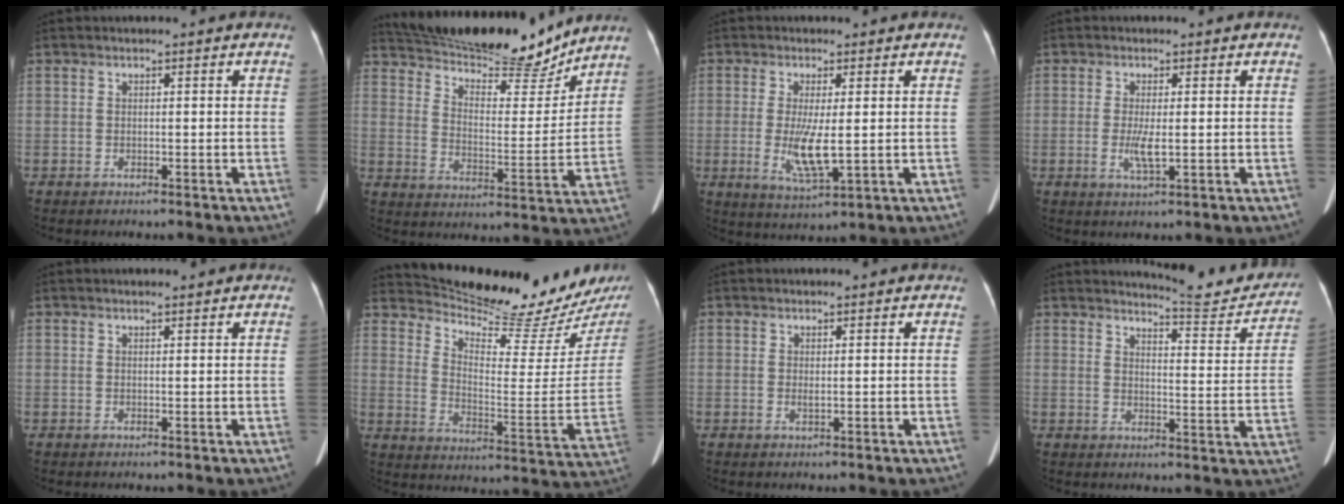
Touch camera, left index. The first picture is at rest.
{"total": 19.5, "force": [18.1, 3.1, 6.7], "torque": [-0.110, -0.014, 0.266]}
{"total": 6.2, "force": [-0.3, 1.2, 6.1], "torque": [-0.124, -0.019, -0.002]}
{"total": 3.0, "force": [-0.3, 0.5, 2.9], "torque": [-0.060, -0.006, -0.003]}
{"total": 0.9, "force": [0.8, 0.1, 0.4], "torque": [-0.006, 0.002, 0.012]}
{"total": 21.6, "force": [20.1, 1.6, 7.5], "torque": [-0.121, -0.089, 0.273]}
{"total": 0.6, "force": [0.2, 0.2, 0.6], "torque": [-0.014, -0.002, 0.003]}
{"total": 11.1, "force": [11.0, 0.8, 1.7], "torque": [-0.014, -0.043, 0.126]}